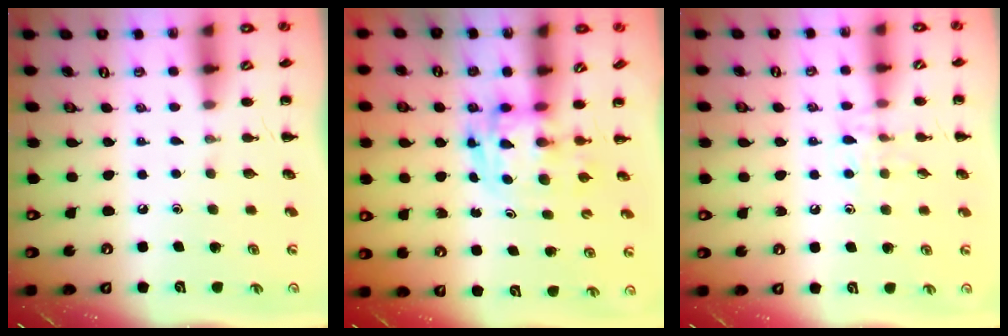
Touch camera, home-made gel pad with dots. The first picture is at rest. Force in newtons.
{"total": 3.3, "press": 3.3, "slide": 0.6}
{"total": 8.4, "press": 8.2, "slide": 1.6}